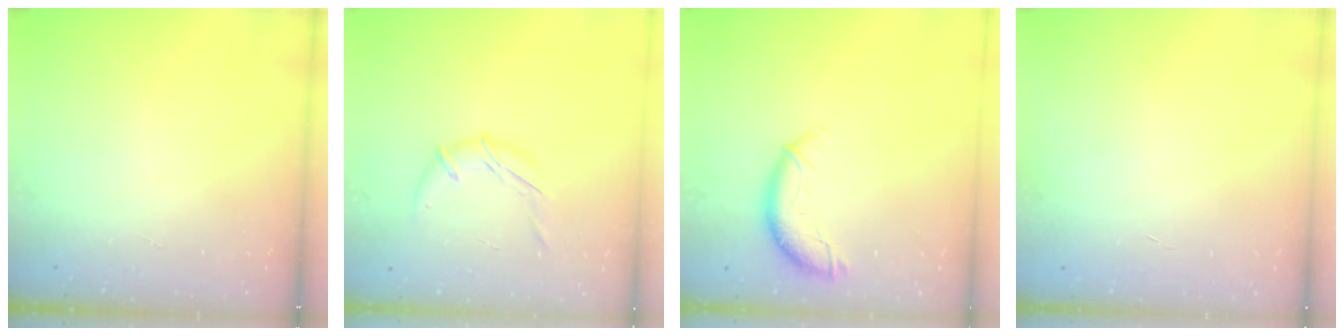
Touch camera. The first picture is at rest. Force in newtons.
{"total": 9.5, "press": 9.4, "slide": 1.4}
{"total": 10.0, "press": 9.9, "slide": 0.8}
{"total": 0.5, "press": 0.5, "slide": 0.1}